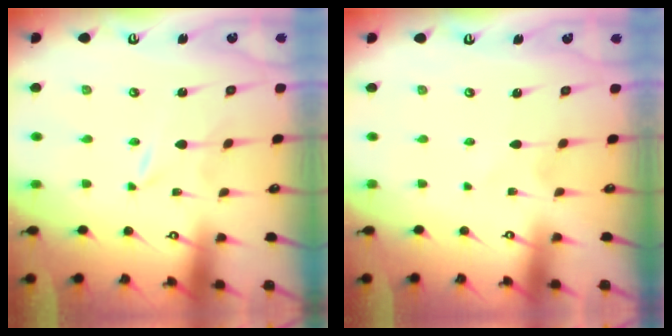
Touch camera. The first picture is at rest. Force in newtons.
{"total": 1.3, "press": 1.3, "slide": 0.1}